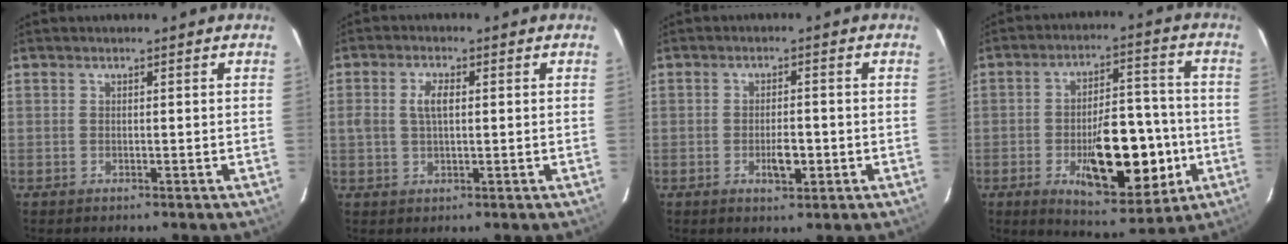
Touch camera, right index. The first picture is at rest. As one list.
[{"total": 3.8, "force": [0.6, 1.8, 3.3], "torque": [-0.064, 0.006, 0.013]}, {"total": 4.0, "force": [-1.3, 1.7, 3.4], "torque": [-0.062, -0.003, -0.019]}, {"total": 17.3, "force": [-5.2, 7.8, 14.5], "torque": [-0.233, 0.007, -0.062]}]